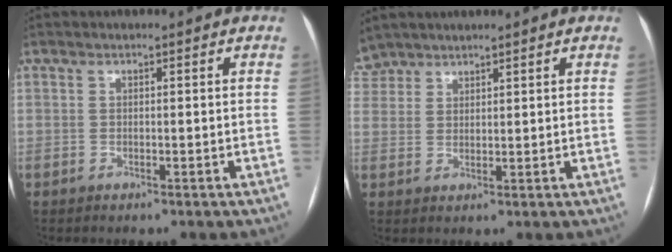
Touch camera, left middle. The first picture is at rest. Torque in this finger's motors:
{"motor_torque": [1.12, -1.02, 1.06, 0.07]}